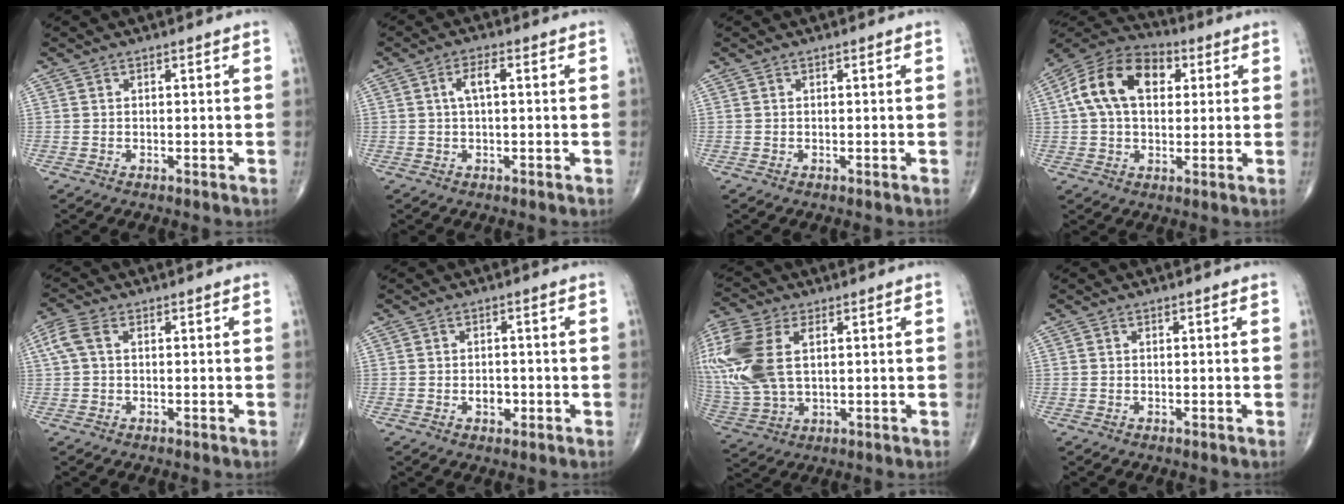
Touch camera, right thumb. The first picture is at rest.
{"total": 3.3, "force": [0.5, 1.2, 3.0], "torque": [-0.066, 0.010, 0.007]}
{"total": 0.0}
{"total": 15.5, "force": [3.6, 10.0, 11.3], "torque": [-0.188, 0.021, 0.053]}
{"total": 4.2, "force": [0.8, 2.5, 3.3], "torque": [-0.091, 0.017, 0.014]}
{"total": 2.7, "force": [-0.8, 1.9, 1.8], "torque": [-0.018, 0.005, -0.010]}
{"total": 19.0, "force": [4.1, 11.1, 14.9], "torque": [-0.382, 0.001, 0.081]}
{"total": 0.0}